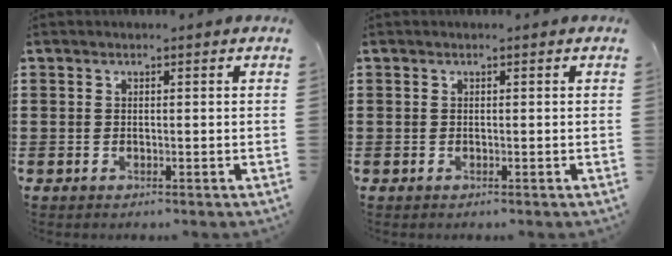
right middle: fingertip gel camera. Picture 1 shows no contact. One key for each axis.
{"total": 0.0}